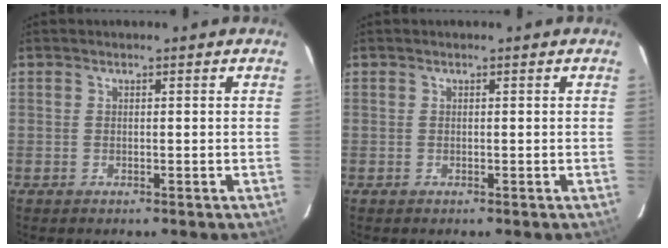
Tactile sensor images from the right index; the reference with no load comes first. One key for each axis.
{"total": 0.0}